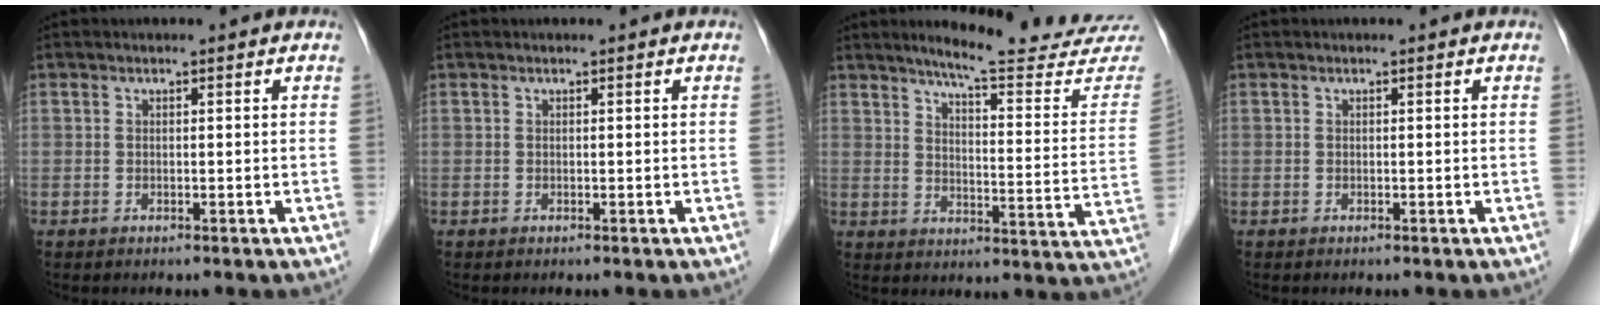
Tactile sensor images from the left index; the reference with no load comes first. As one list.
[{"total": 0.0}, {"total": 20.2, "force": [18.8, 0.6, 7.3], "torque": [-0.091, -0.099, 0.223]}, {"total": 0.0}]